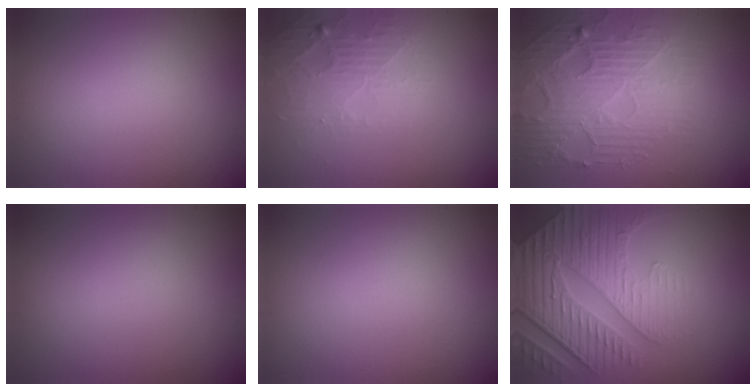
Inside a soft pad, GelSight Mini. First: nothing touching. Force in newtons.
{"total": 3.1, "press": 3.0, "slide": 0.6}
{"total": 5.6, "press": 4.5, "slide": 3.3}
{"total": 0.0}
{"total": 0.0}
{"total": 7.6, "press": 5.7, "slide": 5.1}